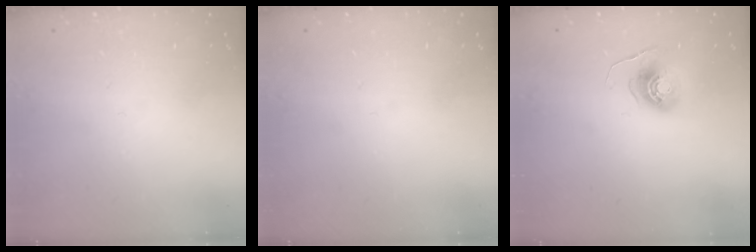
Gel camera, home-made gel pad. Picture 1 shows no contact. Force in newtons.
{"total": 0.0}
{"total": 6.7, "press": 6.7, "slide": 0.3}